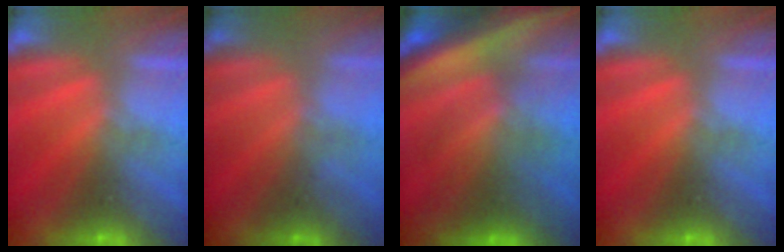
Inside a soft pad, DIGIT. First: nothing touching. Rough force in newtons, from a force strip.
{"total": 1.8}
{"total": 7.4}
{"total": 0.0}